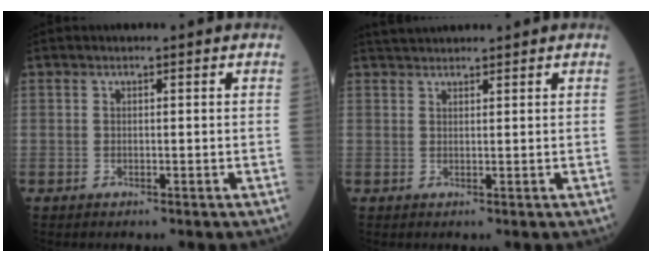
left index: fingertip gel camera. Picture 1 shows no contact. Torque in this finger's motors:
{"motor_torque": [-0.32, -0.29, -0.01, 0.04]}